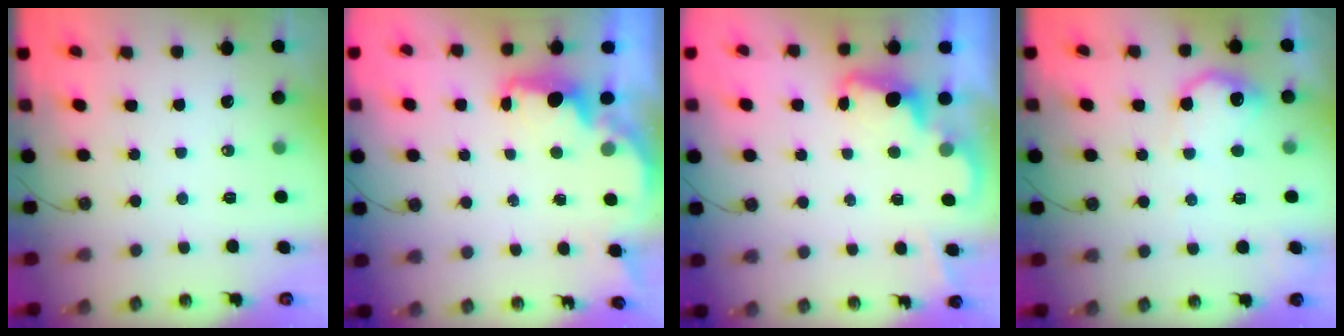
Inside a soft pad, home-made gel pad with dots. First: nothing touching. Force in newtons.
{"total": 2.2, "press": 2.1, "slide": 0.8}
{"total": 2.5, "press": 2.4, "slide": 0.5}
{"total": 11.1, "press": 11.1, "slide": 0.8}